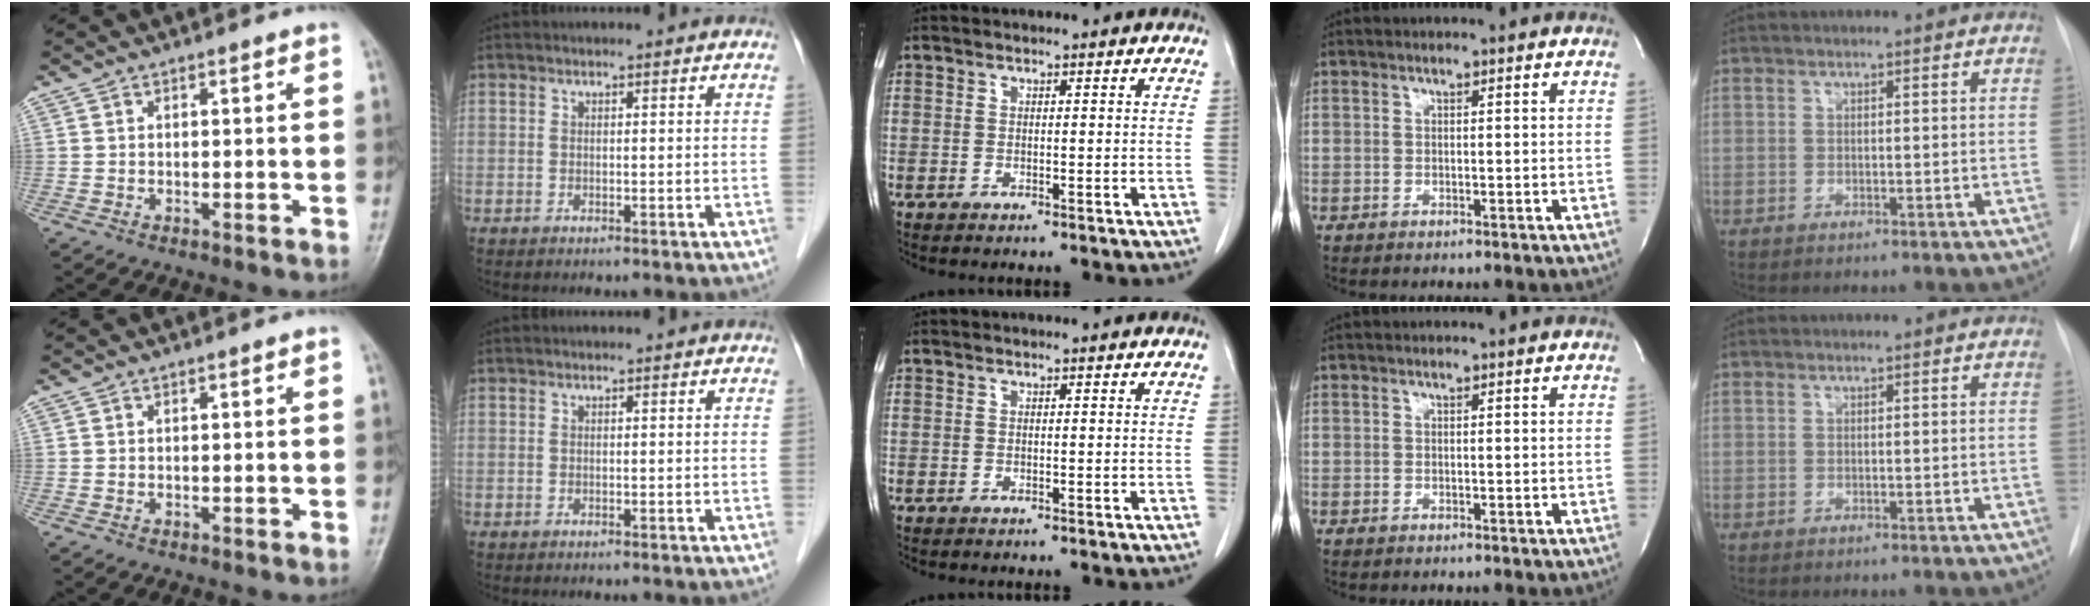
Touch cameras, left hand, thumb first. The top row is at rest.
{}